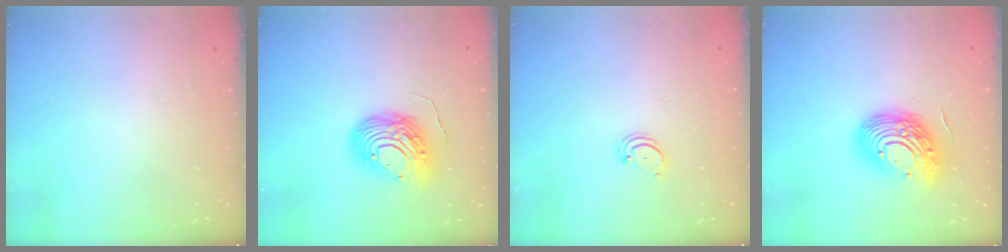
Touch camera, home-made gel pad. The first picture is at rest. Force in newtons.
{"total": 12.0, "press": 12.0, "slide": 1.1}
{"total": 2.2, "press": 2.2, "slide": 0.2}
{"total": 16.2, "press": 16.1, "slide": 1.8}